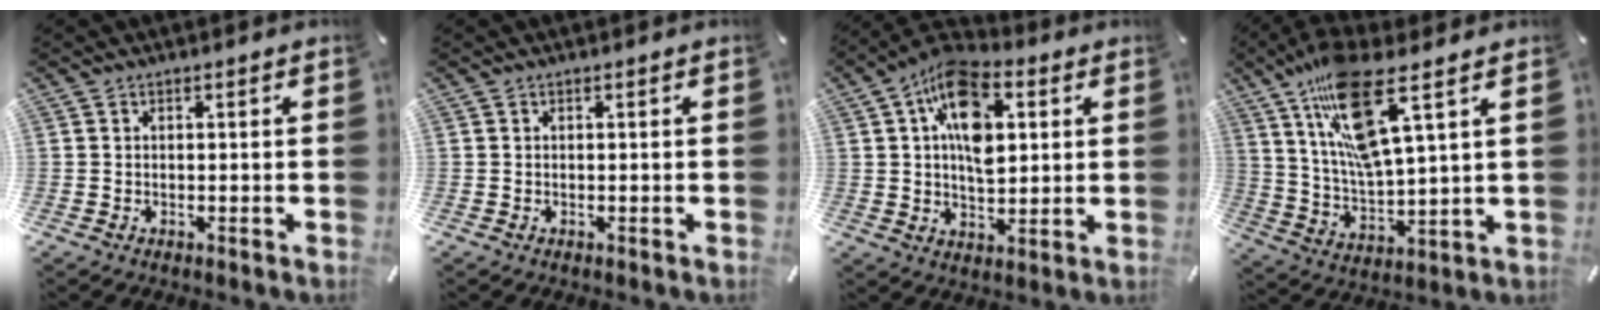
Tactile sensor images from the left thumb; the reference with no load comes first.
{"total": 0.0}
{"total": 14.3, "force": [4.3, 8.8, 10.5], "torque": [-0.177, -0.008, 0.074]}
{"total": 16.5, "force": [10.0, 3.8, 12.5], "torque": [-0.251, -0.041, 0.165]}